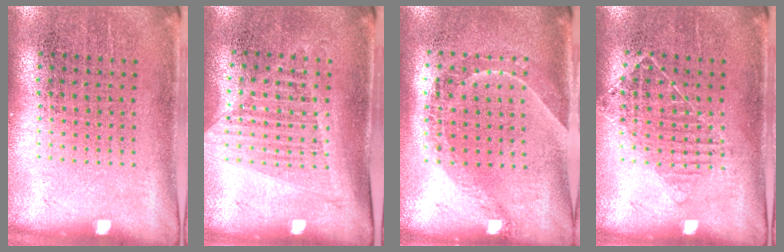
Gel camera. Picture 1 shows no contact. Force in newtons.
{"total": 1.2, "press": 1.1, "slide": 0.5}
{"total": 1.6, "press": 1.3, "slide": 1.0}
{"total": 1.1, "press": 1.0, "slide": 0.4}